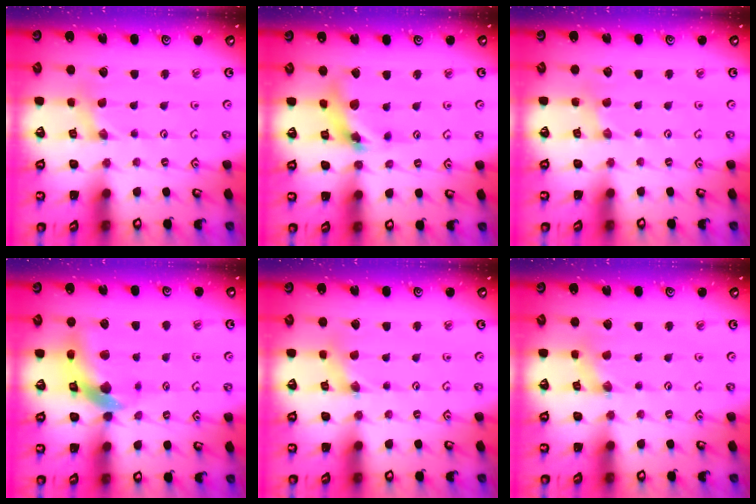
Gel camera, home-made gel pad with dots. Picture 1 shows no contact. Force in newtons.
{"total": 12.1, "press": 12.1, "slide": 1.4}
{"total": 0.5, "press": 0.5, "slide": 0.1}
{"total": 11.0, "press": 10.8, "slide": 1.7}
{"total": 0.8, "press": 0.8, "slide": 0.2}
{"total": 1.5, "press": 1.4, "slide": 0.2}